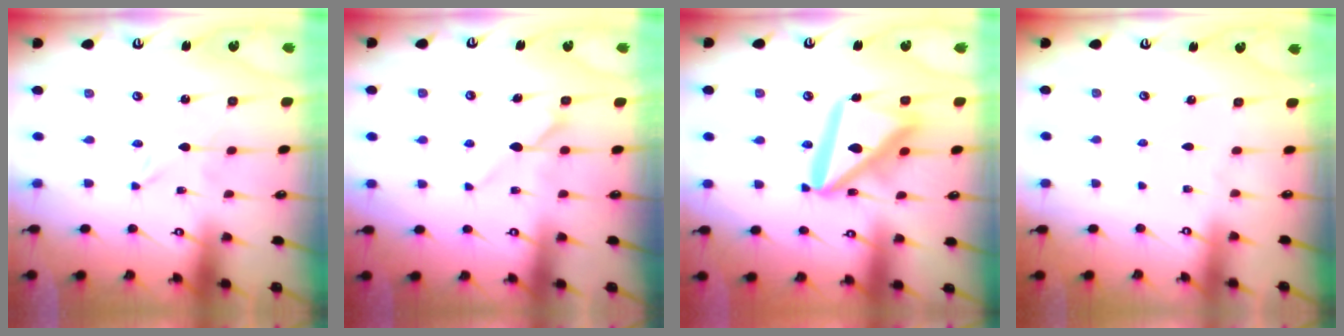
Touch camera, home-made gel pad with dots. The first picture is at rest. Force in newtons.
{"total": 6.3, "press": 6.2, "slide": 0.4}
{"total": 18.4, "press": 18.2, "slide": 2.2}
{"total": 0.0}